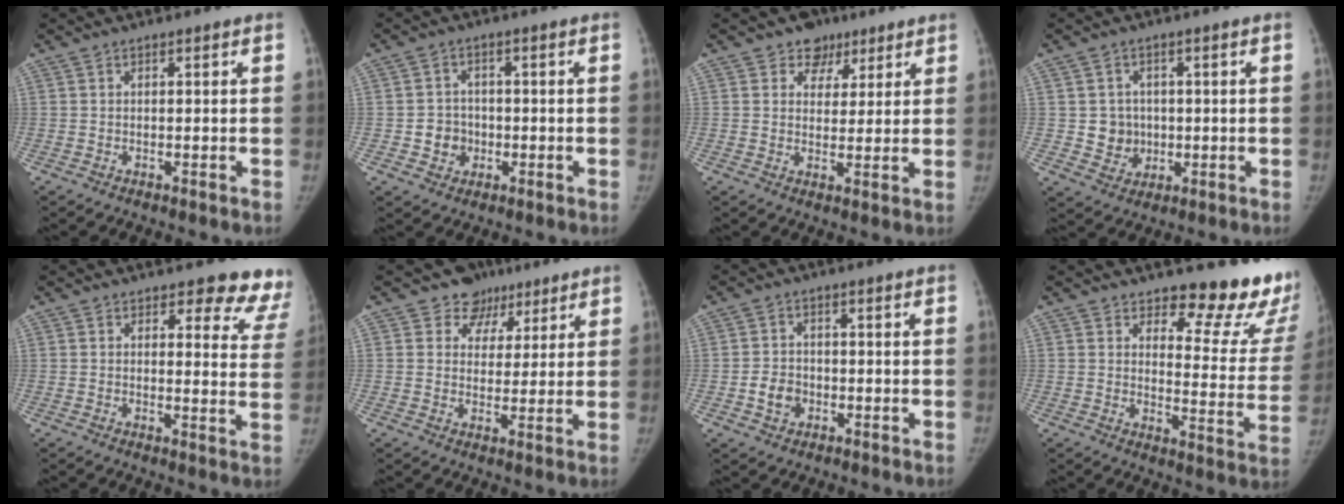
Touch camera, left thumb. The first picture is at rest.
{"total": 4.8, "force": [-1.0, 4.4, 1.6], "torque": [-0.001, 0.009, -0.016]}
{"total": 5.7, "force": [3.5, 4.4, 0.9], "torque": [0.016, -0.014, 0.051]}
{"total": 5.5, "force": [0.0, 5.2, 1.6], "torque": [0.002, 0.006, 0.007]}
{"total": 10.4, "force": [9.5, 3.9, 1.7], "torque": [0.037, -0.072, 0.070]}
{"total": 6.7, "force": [4.2, 5.2, 0.1], "torque": [0.035, -0.019, 0.061]}
{"total": 4.4, "force": [-1.4, 3.6, 2.1], "torque": [-0.025, 0.011, -0.024]}
{"total": 17.3, "force": [14.0, 5.9, 8.2], "torque": [-0.048, -0.131, 0.159]}